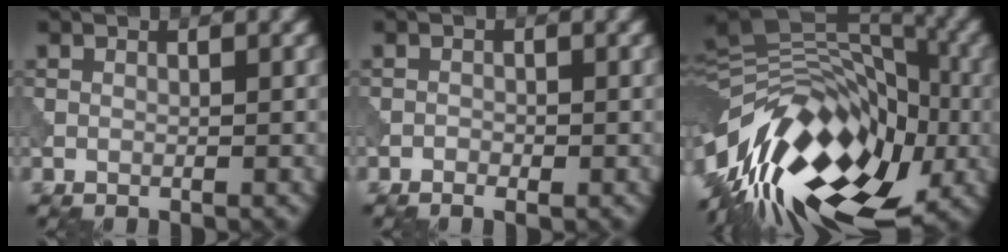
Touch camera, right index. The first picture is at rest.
{"total": 0.9, "force": [-0.5, 0.5, 0.5], "torque": [-0.007, 0.000, -0.010]}
{"total": 16.7, "force": [-6.5, 8.8, 12.6], "torque": [-0.228, 0.018, -0.127]}